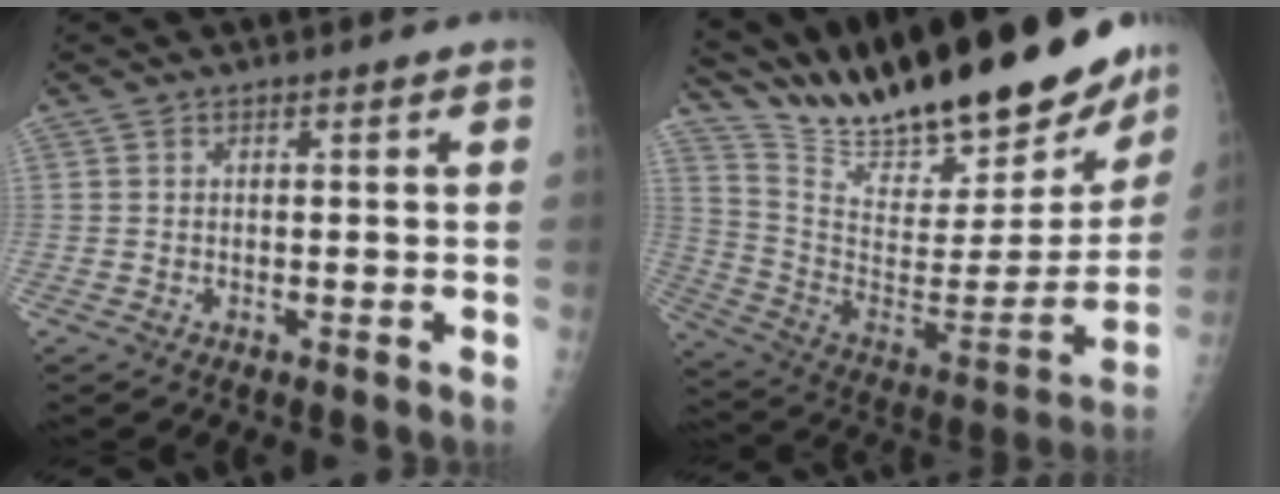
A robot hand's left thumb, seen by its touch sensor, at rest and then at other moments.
{"total": 32.2, "force": [26.7, 8.0, 16.2], "torque": [-0.245, -0.119, 0.409]}